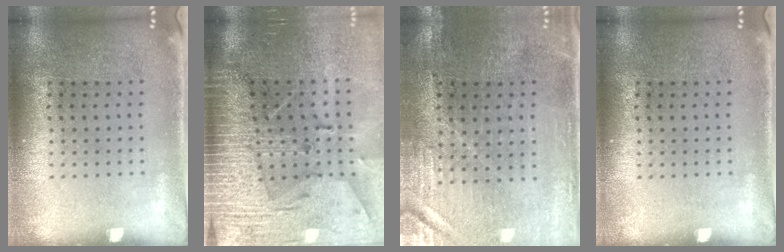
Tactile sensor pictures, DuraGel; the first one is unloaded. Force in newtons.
{"total": 4.1, "press": 3.5, "slide": 2.2}
{"total": 0.9, "press": 0.8, "slide": 0.3}
{"total": 0.0}